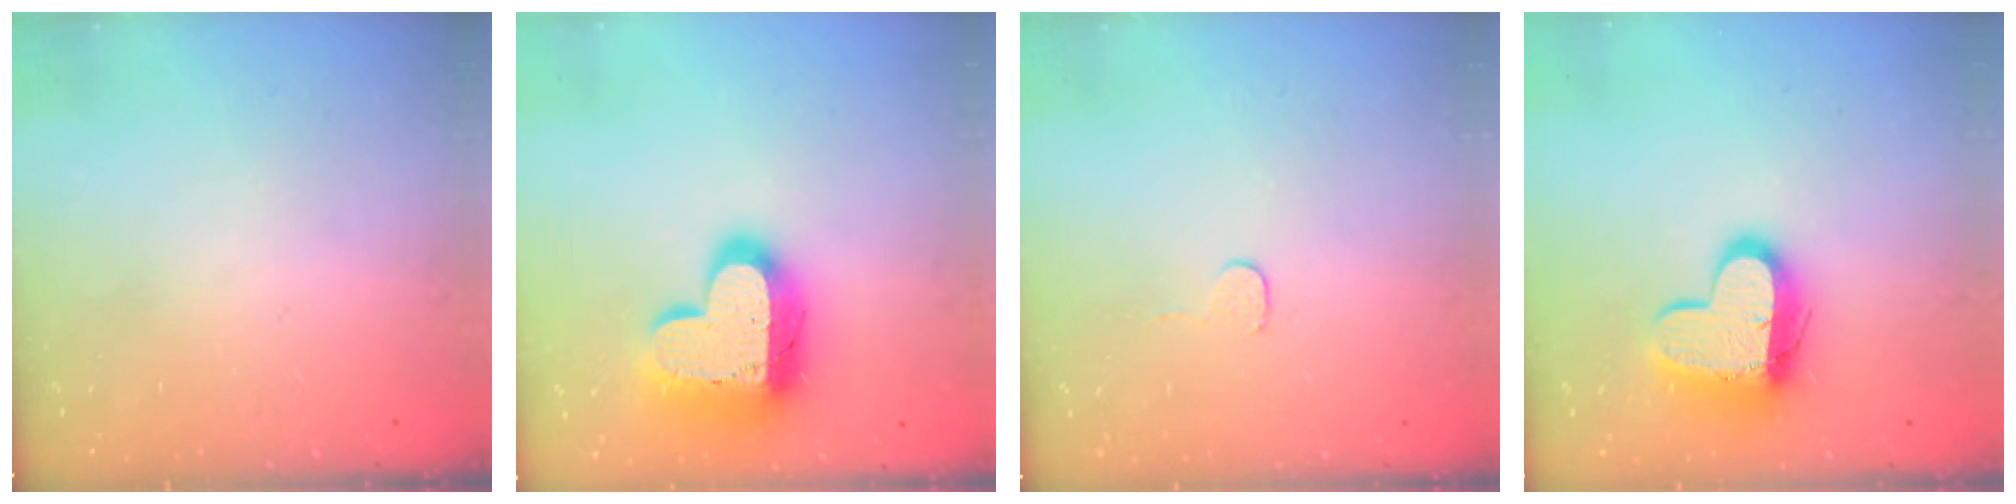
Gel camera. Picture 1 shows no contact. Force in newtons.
{"total": 20.4, "press": 20.3, "slide": 1.6}
{"total": 3.0, "press": 3.0, "slide": 0.3}
{"total": 13.5, "press": 13.5, "slide": 1.2}